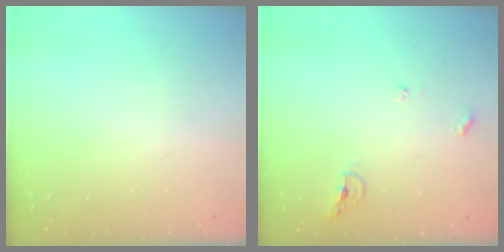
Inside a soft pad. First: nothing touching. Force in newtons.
{"total": 6.8, "press": 6.7, "slide": 0.6}